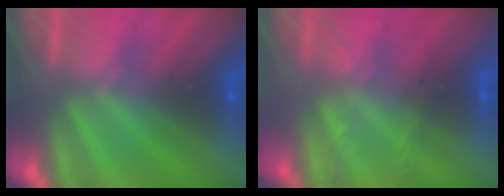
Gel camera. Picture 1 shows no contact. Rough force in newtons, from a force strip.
{"total": 2.1}